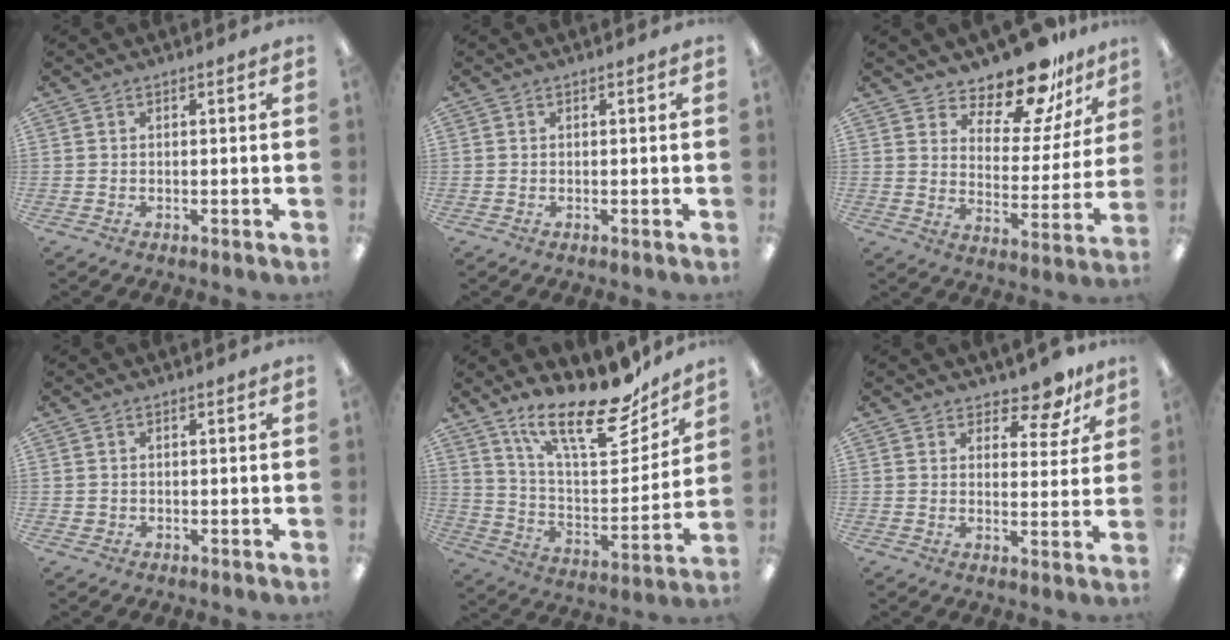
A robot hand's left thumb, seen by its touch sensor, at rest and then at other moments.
{"total": 0.0}
{"total": 14.7, "force": [13.0, 4.5, 5.2], "torque": [-0.090, -0.103, 0.228]}
{"total": 0.8, "force": [0.3, 0.8, -0.1], "torque": [0.002, 0.005, 0.004]}
{"total": 22.7, "force": [16.7, 7.2, 13.5], "torque": [-0.213, -0.112, 0.281]}
{"total": 7.8, "force": [6.4, 3.3, 3.0], "torque": [-0.034, -0.045, 0.110]}